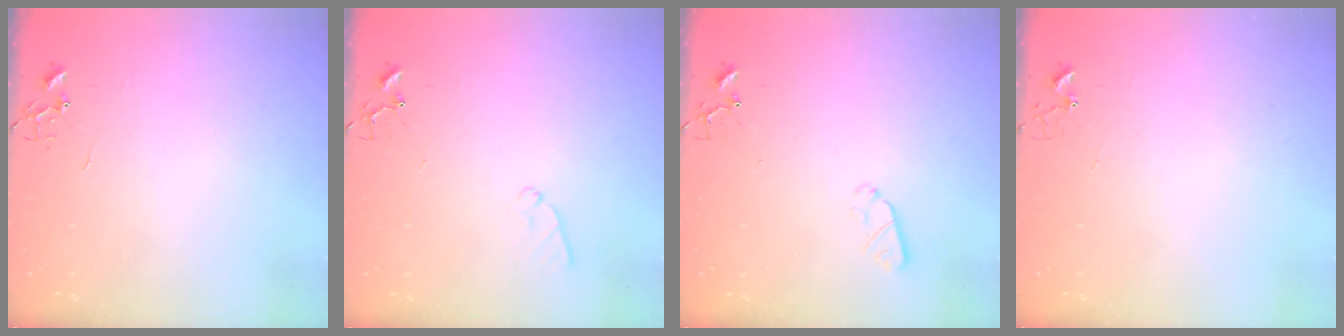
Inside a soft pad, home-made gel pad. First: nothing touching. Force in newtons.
{"total": 5.7, "press": 5.7, "slide": 0.6}
{"total": 4.2, "press": 4.1, "slide": 1.0}
{"total": 3.9, "press": 3.9, "slide": 0.3}